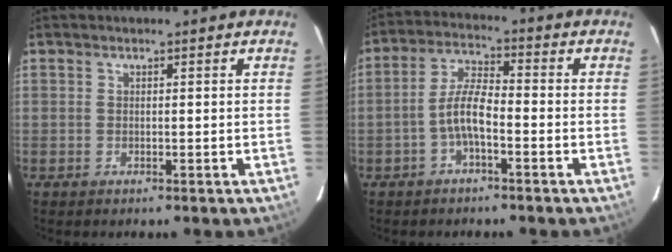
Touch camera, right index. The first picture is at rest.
{"total": 5.9, "force": [-2.5, 1.6, 5.1], "torque": [-0.108, 0.013, -0.047]}